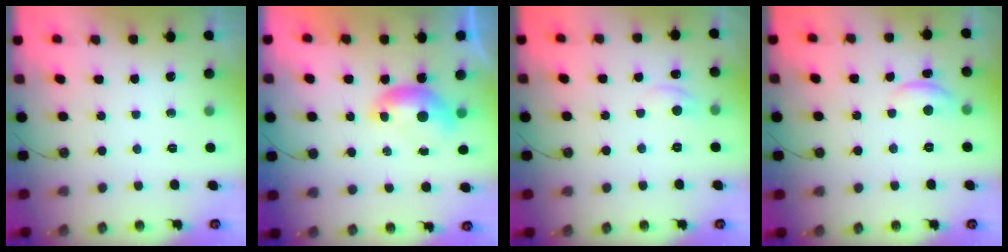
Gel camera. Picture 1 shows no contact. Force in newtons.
{"total": 0.0}
{"total": 0.6, "press": 0.3, "slide": 0.5}
{"total": 1.2, "press": 1.1, "slide": 0.6}